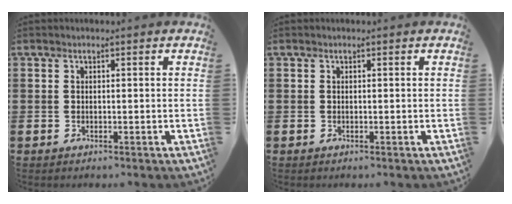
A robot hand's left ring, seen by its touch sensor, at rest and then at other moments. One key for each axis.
{"total": 0.0}